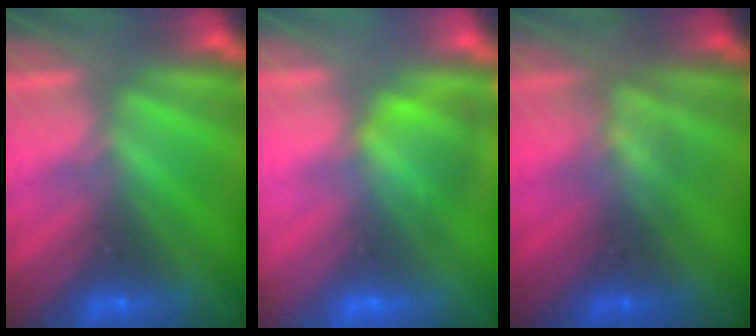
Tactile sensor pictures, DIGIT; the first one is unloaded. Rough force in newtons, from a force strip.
{"total": 2.6}
{"total": 2.7}